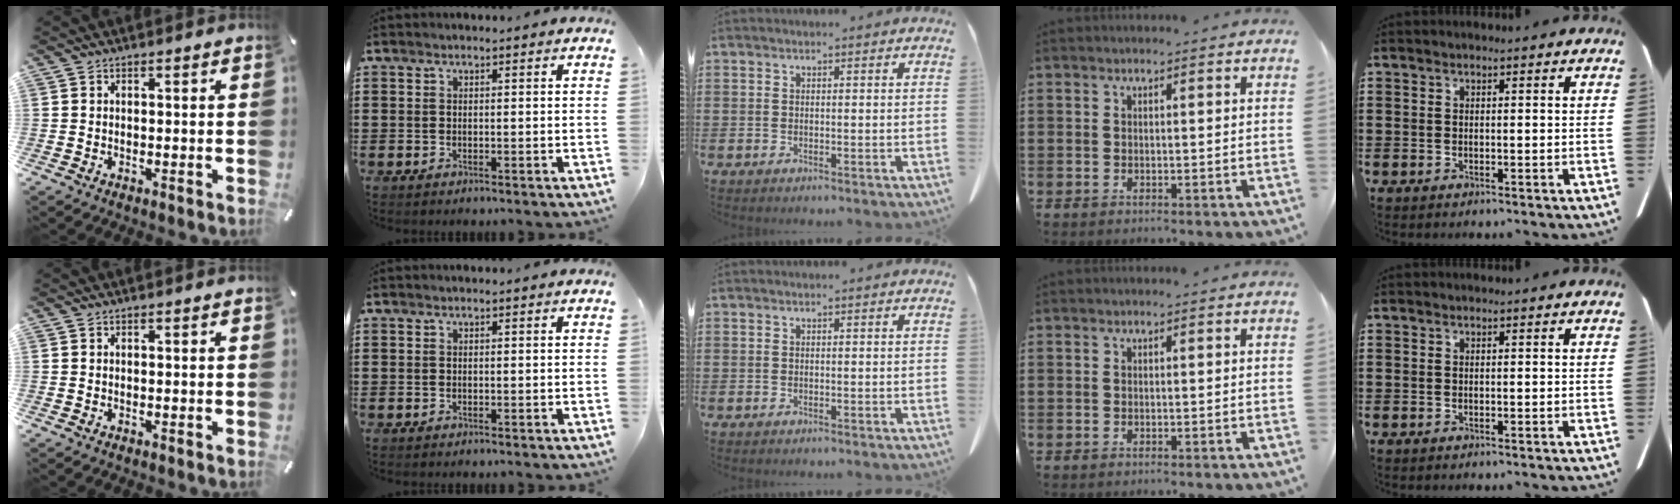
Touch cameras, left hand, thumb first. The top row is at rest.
{}